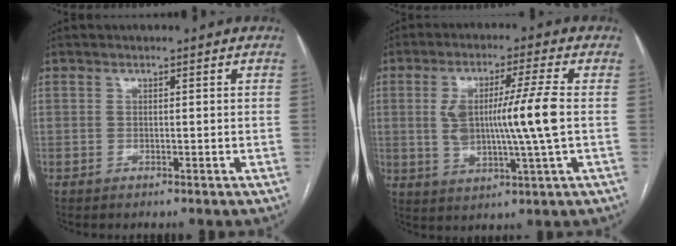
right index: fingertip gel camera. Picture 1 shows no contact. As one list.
[{"total": 10.5, "force": [0.3, 0.0, 10.5], "torque": [-0.198, 0.004, 0.008]}]